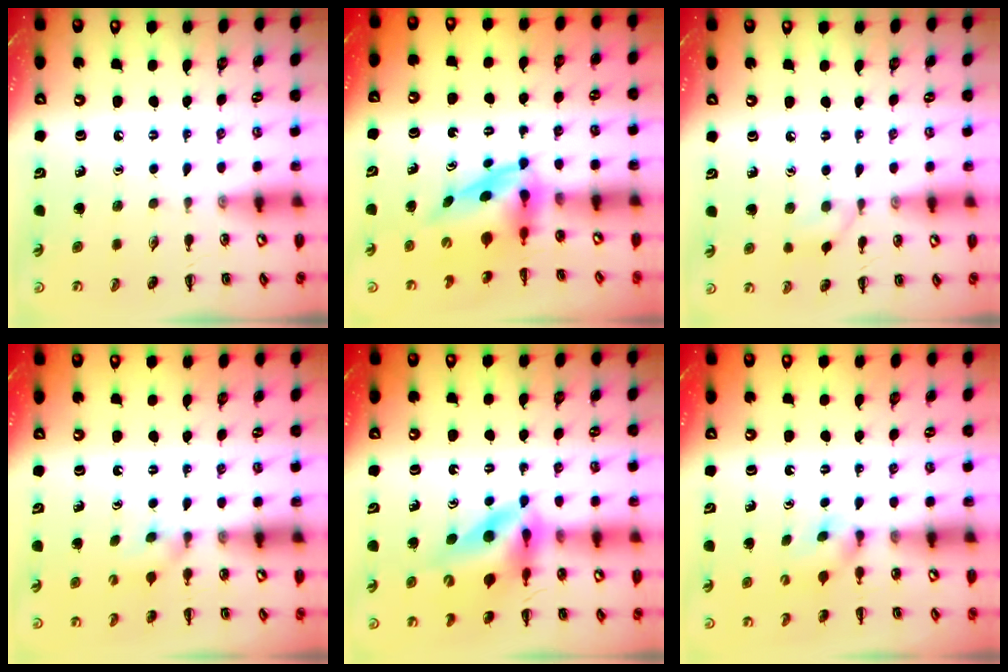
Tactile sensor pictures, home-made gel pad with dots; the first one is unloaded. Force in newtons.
{"total": 3.9, "press": 3.9, "slide": 0.8}
{"total": 5.8, "press": 5.6, "slide": 1.6}
{"total": 2.4, "press": 2.2, "slide": 1.0}
{"total": 11.0, "press": 10.4, "slide": 3.7}
{"total": 3.0, "press": 2.8, "slide": 0.9}